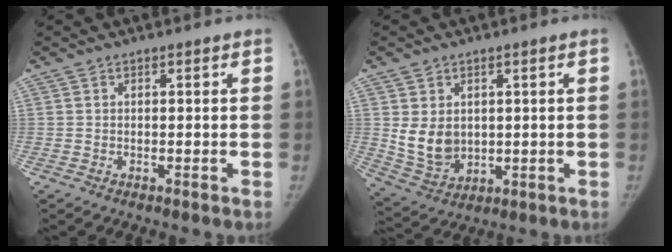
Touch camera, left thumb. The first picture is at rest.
{"total": 7.8, "force": [1.2, 6.2, 4.7], "torque": [-0.058, -0.017, 0.043]}